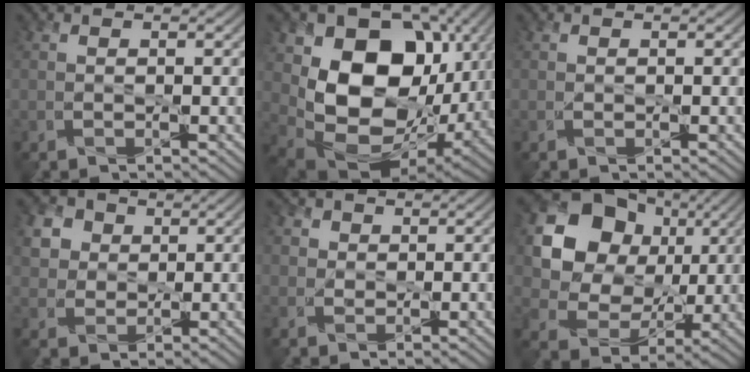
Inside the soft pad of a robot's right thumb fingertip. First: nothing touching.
{"total": 16.6, "force": [2.4, 12.4, 10.8], "torque": [-0.204, -0.031, 0.057]}
{"total": 0.0}
{"total": 5.2, "force": [1.7, 4.5, 2.0], "torque": [-0.073, 0.002, 0.028]}
{"total": 3.2, "force": [1.2, 2.8, 1.0], "torque": [-0.027, -0.002, 0.006]}
{"total": 14.1, "force": [3.7, 11.4, 7.3], "torque": [-0.167, 0.008, 0.063]}